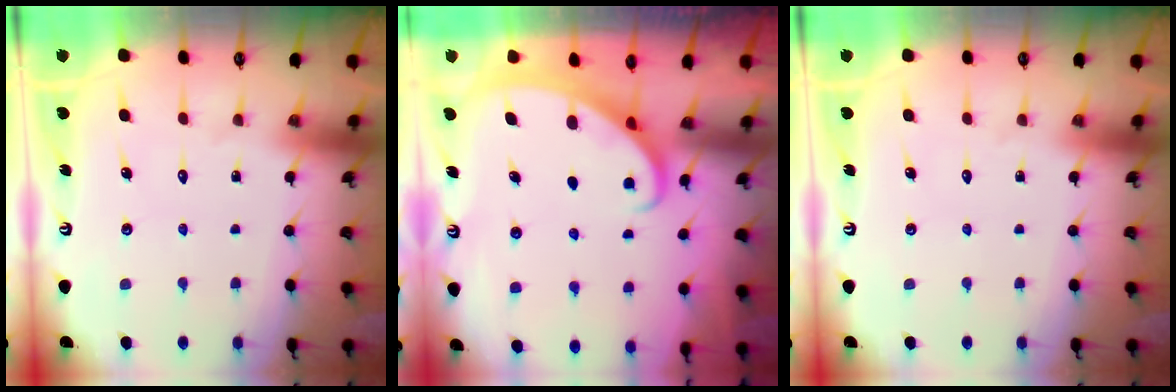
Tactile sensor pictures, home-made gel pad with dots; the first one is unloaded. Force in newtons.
{"total": 2.3, "press": 2.3, "slide": 0.2}
{"total": 0.0}